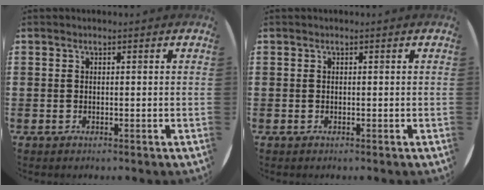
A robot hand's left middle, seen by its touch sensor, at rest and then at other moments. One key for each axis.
{"total": 0.0}